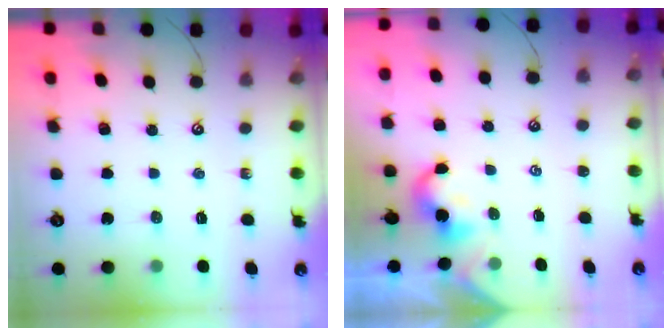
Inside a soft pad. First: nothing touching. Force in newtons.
{"total": 0.7, "press": 0.7, "slide": 0.2}